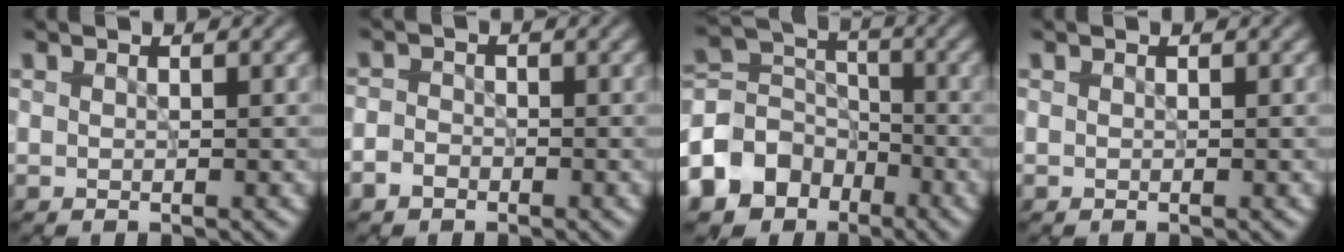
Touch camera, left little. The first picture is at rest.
{"total": 1.8, "force": [-1.1, 1.3, 0.6], "torque": [-0.010, 0.003, -0.027]}
{"total": 7.6, "force": [-3.9, 5.9, 2.8], "torque": [-0.058, 0.007, -0.096]}
{"total": 0.0}